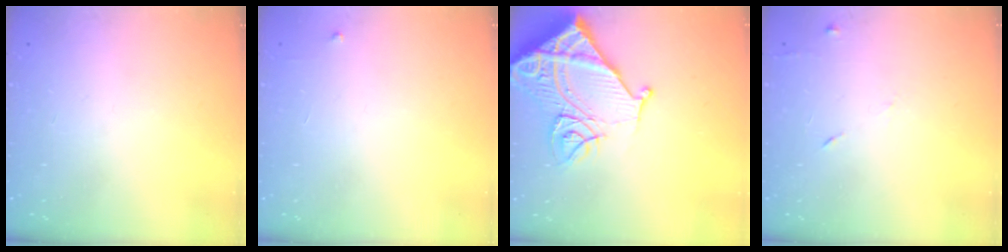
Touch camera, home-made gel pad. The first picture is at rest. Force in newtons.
{"total": 2.6, "press": 2.6, "slide": 0.4}
{"total": 16.9, "press": 16.8, "slide": 2.1}
{"total": 5.2, "press": 5.1, "slide": 0.6}